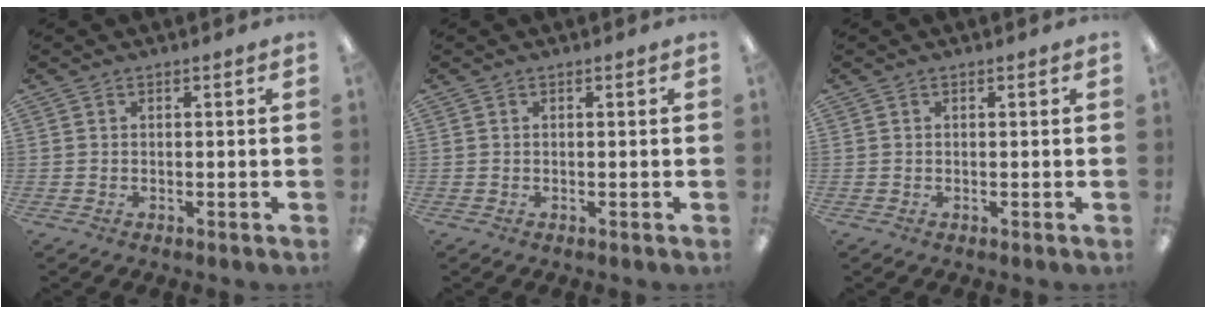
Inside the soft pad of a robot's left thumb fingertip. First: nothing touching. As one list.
[{"total": 0.0}, {"total": 0.0}]